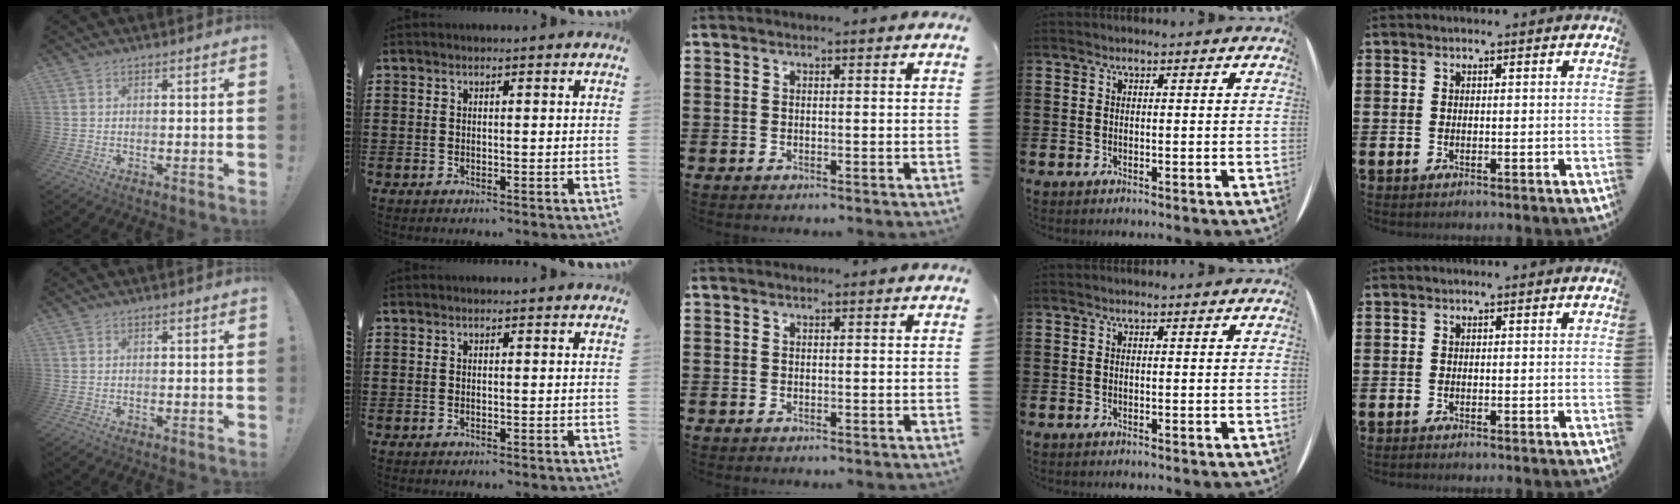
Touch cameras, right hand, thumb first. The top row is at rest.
{}